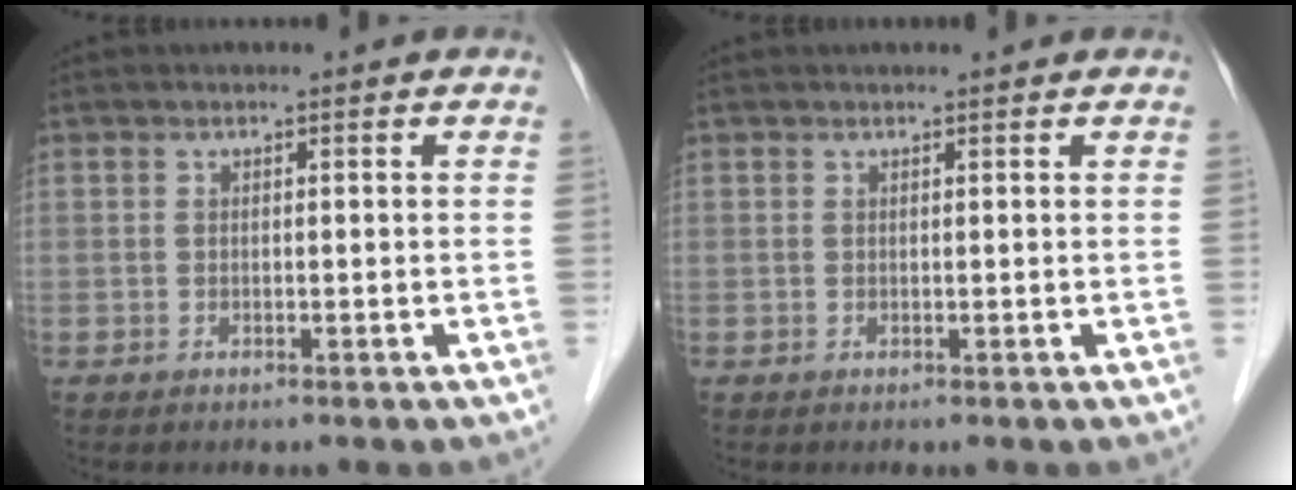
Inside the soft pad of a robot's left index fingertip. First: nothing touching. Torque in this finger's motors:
{"motor_torque": [0.53, -0.94, -0.05, -0.02]}